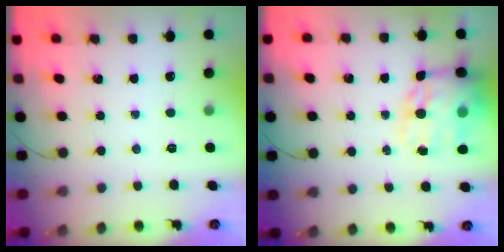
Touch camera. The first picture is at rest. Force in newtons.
{"total": 18.1, "press": 17.6, "slide": 4.4}